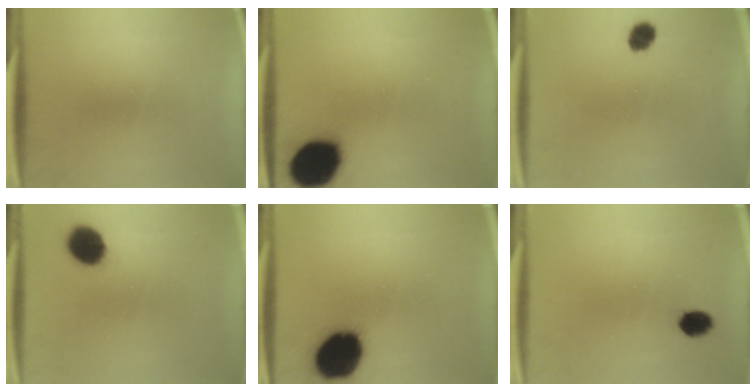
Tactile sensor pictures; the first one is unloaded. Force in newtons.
{"total": 19.0}
{"total": 3.4}
{"total": 8.7}
{"total": 19.4}
{"total": 3.7}